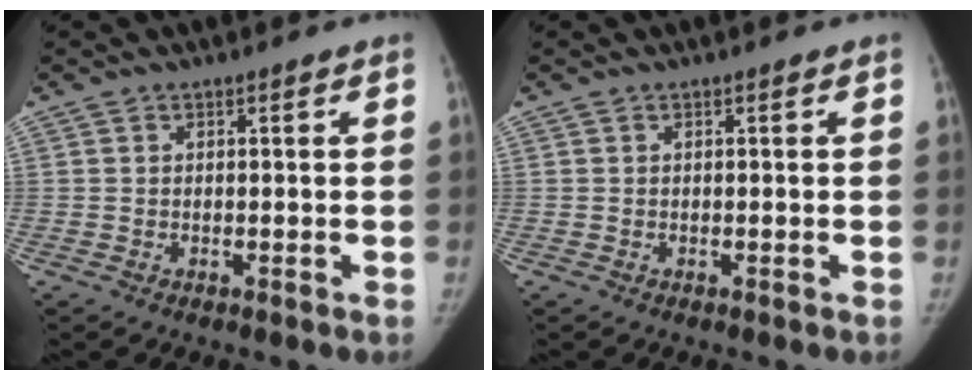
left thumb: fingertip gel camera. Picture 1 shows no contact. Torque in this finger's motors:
{"motor_torque": [0.00, 0.00, 0.01, -0.08, 0.00]}